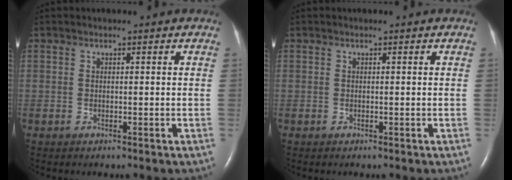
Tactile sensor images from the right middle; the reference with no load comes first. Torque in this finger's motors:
{"motor_torque": [-0.11, -0.36, 0.08, 0.00]}